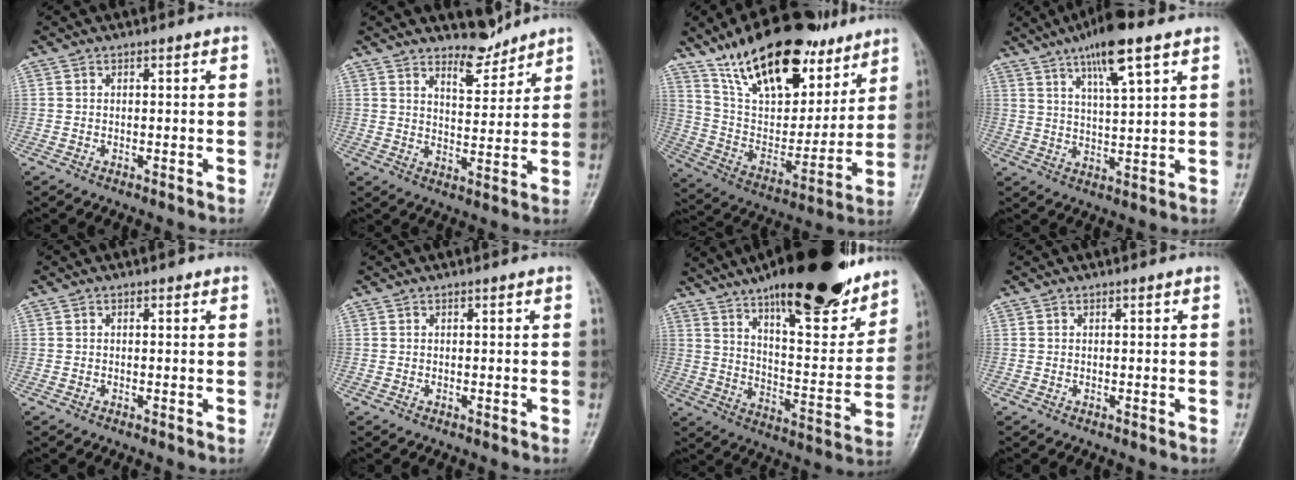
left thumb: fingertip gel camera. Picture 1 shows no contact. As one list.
[{"total": 5.8, "force": [5.4, 1.7, 1.2], "torque": [-0.002, -0.053, 0.098]}, {"total": 26.2, "force": [17.1, 12.0, 15.9], "torque": [-0.217, -0.048, 0.290]}, {"total": 11.1, "force": [6.7, 2.1, 8.6], "torque": [-0.142, -0.023, 0.113]}, {"total": 0.6, "force": [0.3, 0.4, 0.3], "torque": [-0.001, 0.000, 0.001]}, {"total": 0.0}, {"total": 28.7, "force": [20.1, 8.4, 18.7], "torque": [-0.249, -0.068, 0.303]}, {"total": 0.0}]